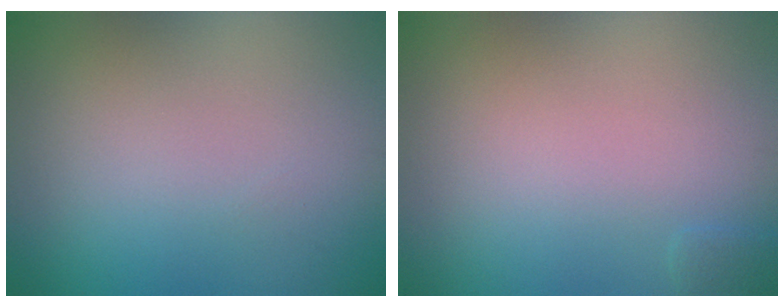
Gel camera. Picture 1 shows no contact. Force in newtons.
{"total": 0.7, "press": 0.7, "slide": 0.1}